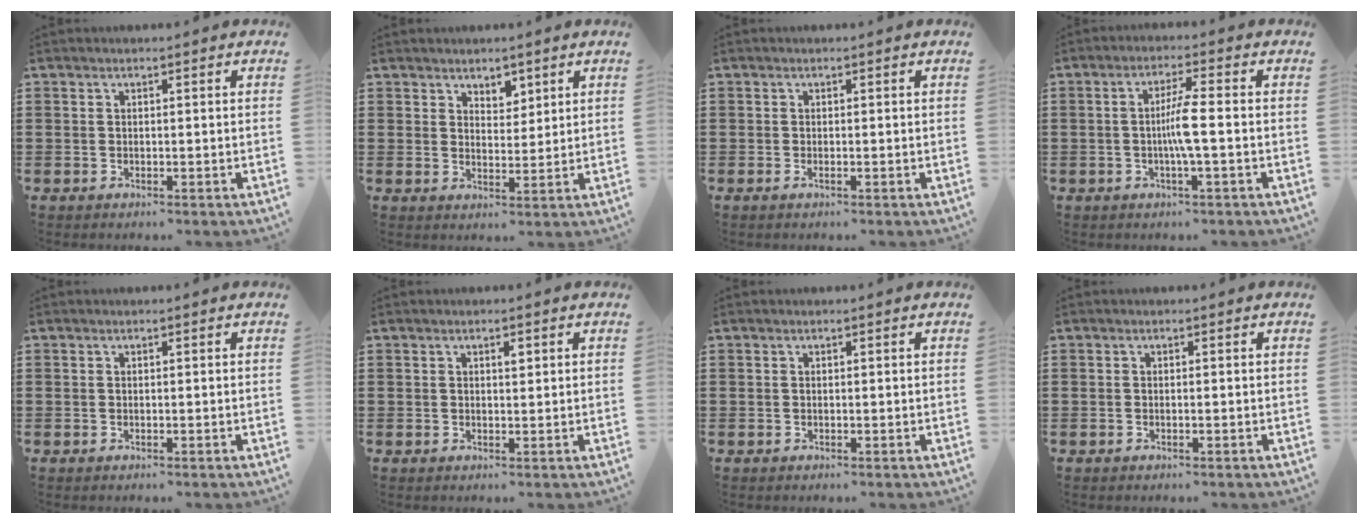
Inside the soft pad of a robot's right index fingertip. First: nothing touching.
{"total": 3.2, "force": [2.7, 1.6, 0.2], "torque": [-0.014, 0.005, 0.052]}
{"total": 0.5, "force": [-0.2, 0.0, 0.5], "torque": [-0.009, -0.004, -0.003]}
{"total": 4.7, "force": [-0.6, -0.1, 4.6], "torque": [-0.083, -0.005, -0.016]}
{"total": 0.0}
{"total": 1.1, "force": [0.5, 0.4, 0.9], "torque": [-0.009, 0.000, 0.006]}
{"total": 0.0}
{"total": 0.0}